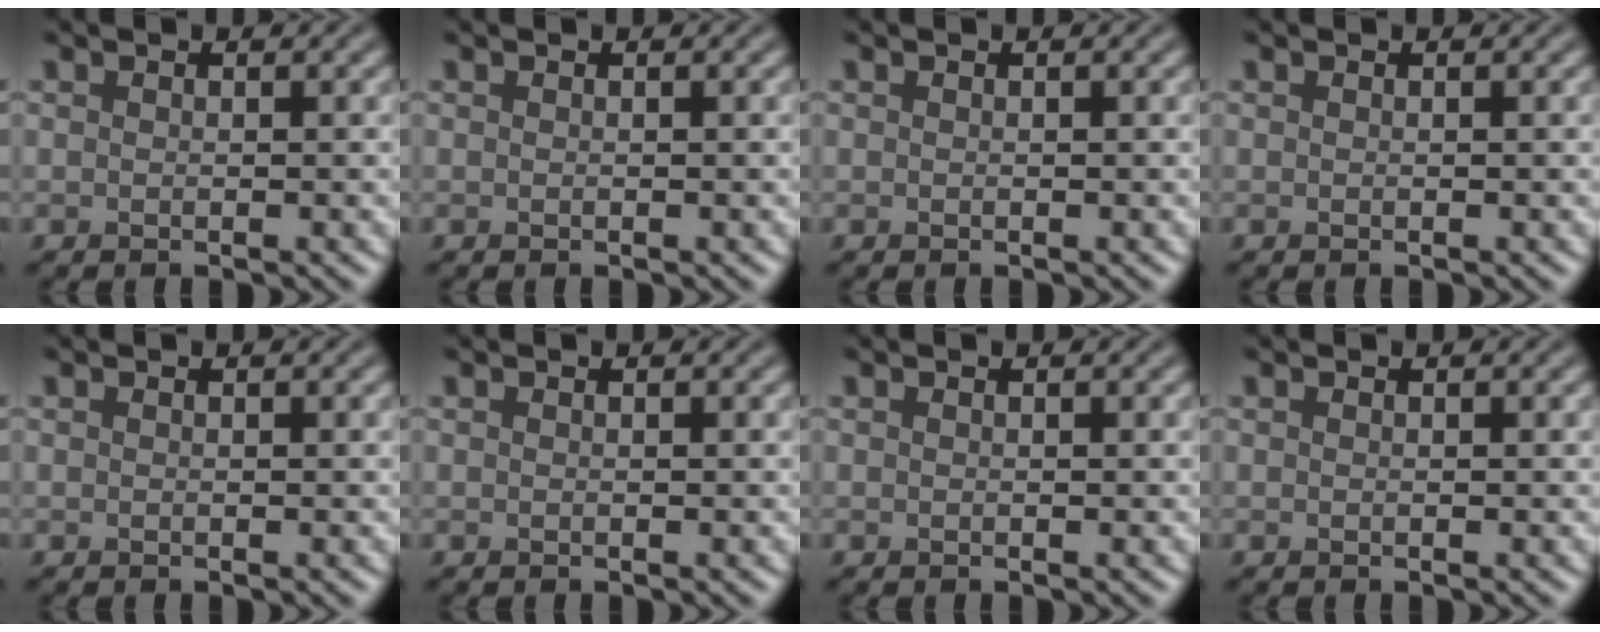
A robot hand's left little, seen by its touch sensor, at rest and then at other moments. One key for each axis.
{"total": 0.0}
{"total": 0.0}
{"total": 0.0}
{"total": 0.0}
{"total": 0.0}
{"total": 0.0}
{"total": 0.0}